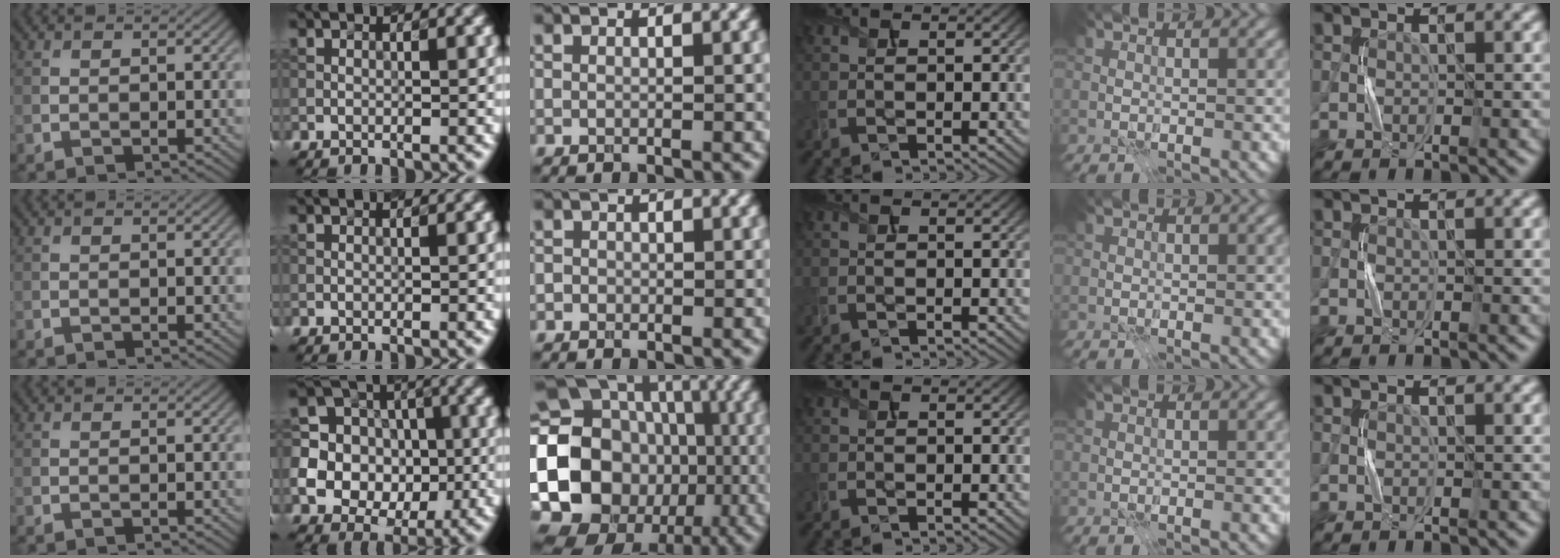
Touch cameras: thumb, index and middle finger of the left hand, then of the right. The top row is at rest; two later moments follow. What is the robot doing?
{"motion": "press", "object": "gel pad"}